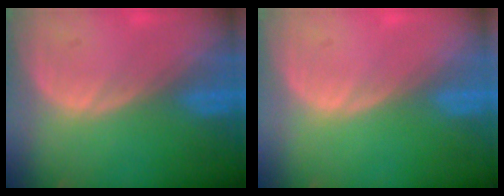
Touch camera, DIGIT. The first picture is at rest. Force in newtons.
{"total": 0.0}